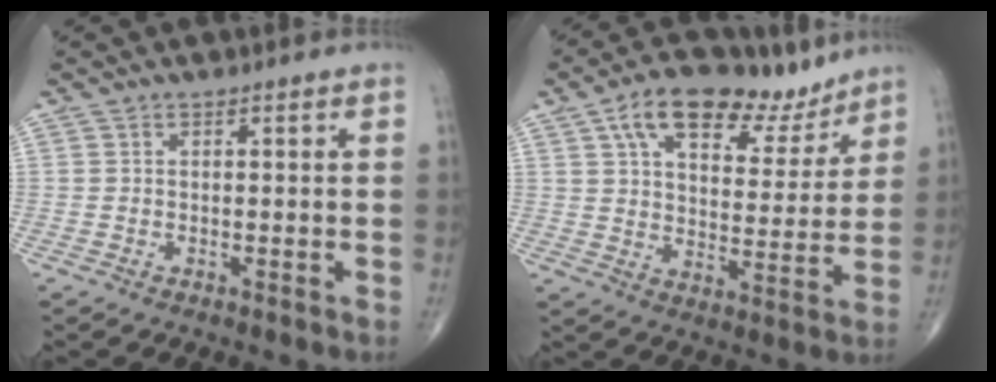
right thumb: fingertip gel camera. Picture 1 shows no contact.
{"total": 16.2, "force": [10.2, 8.0, 9.7], "torque": [-0.117, -0.029, 0.168]}